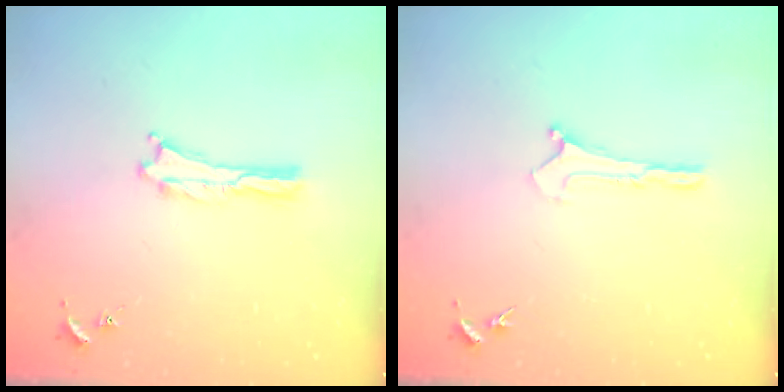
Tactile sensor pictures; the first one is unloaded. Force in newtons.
{"total": 0.0}